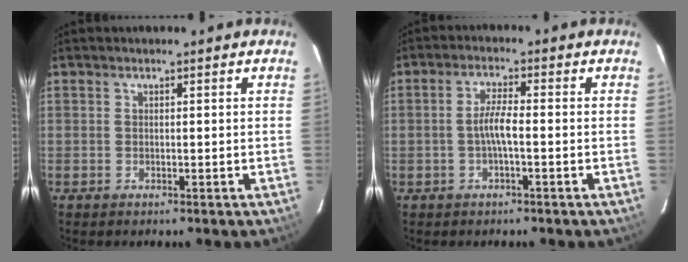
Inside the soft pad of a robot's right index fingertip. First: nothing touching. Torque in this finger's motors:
{"motor_torque": [0.73, -0.16, 0.53, 0.13]}